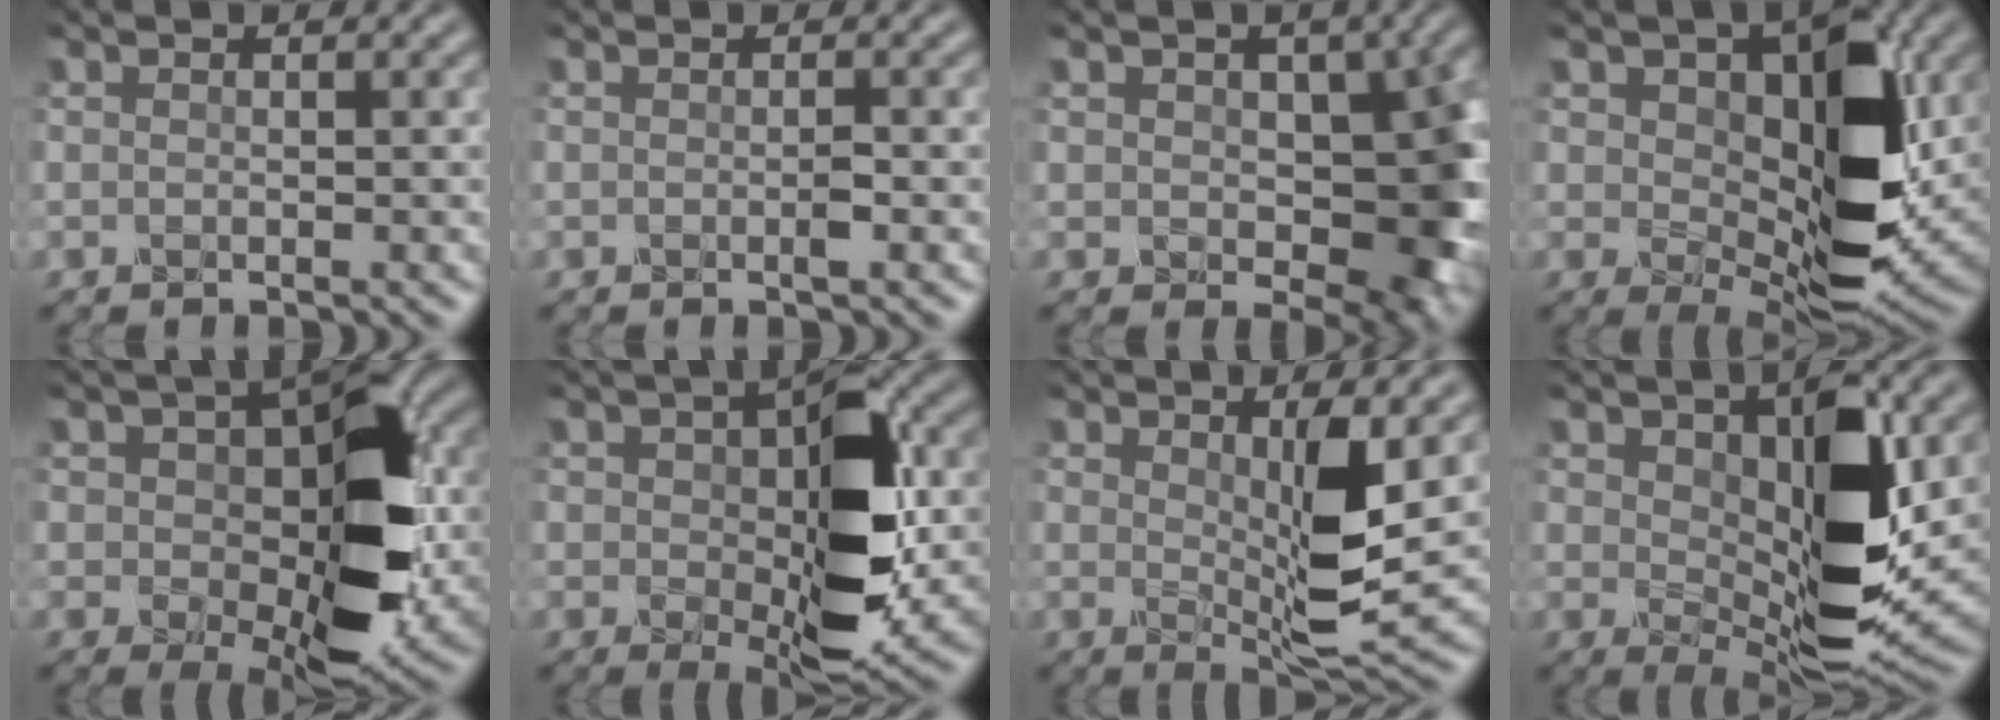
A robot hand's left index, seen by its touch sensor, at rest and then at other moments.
{"total": 0.7, "force": [-0.2, 0.1, 0.7], "torque": [-0.012, 0.001, -0.004]}
{"total": 9.6, "force": [0.0, 6.2, 7.4], "torque": [-0.087, -0.010, 0.003]}
{"total": 12.1, "force": [2.0, 6.8, 9.8], "torque": [-0.145, -0.015, 0.036]}
{"total": 11.5, "force": [0.3, 6.5, 9.5], "torque": [-0.140, -0.004, 0.010]}
{"total": 9.8, "force": [0.1, 5.0, 8.4], "torque": [-0.131, -0.004, 0.008]}
{"total": 5.5, "force": [0.8, 1.4, 5.3], "torque": [-0.088, -0.018, 0.016]}
{"total": 10.3, "force": [1.4, 4.6, 9.1], "torque": [-0.150, -0.013, 0.028]}